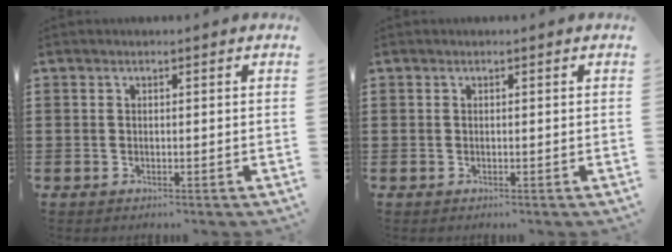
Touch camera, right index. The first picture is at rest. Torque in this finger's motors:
{"motor_torque": [-0.03, 0.03, 0.00, 0.01]}